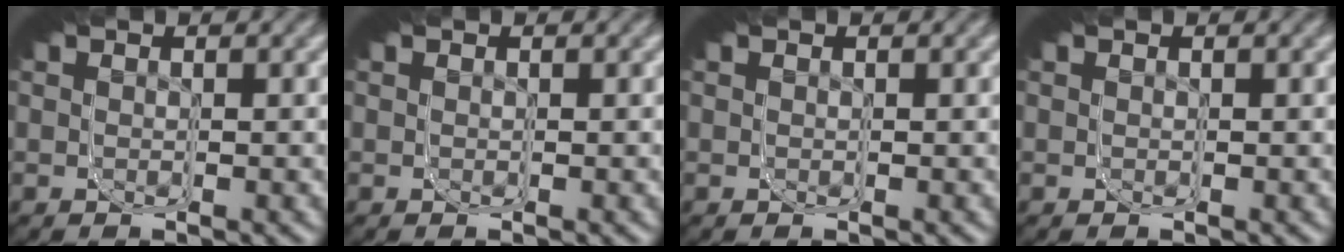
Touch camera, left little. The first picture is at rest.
{"total": 0.0}
{"total": 0.0}
{"total": 0.0}